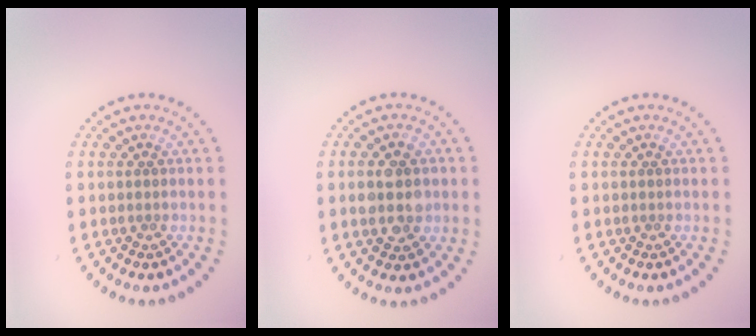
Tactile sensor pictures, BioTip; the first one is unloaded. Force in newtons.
{"total": 3.4, "press": 3.4, "slide": 0.2}
{"total": 0.0}